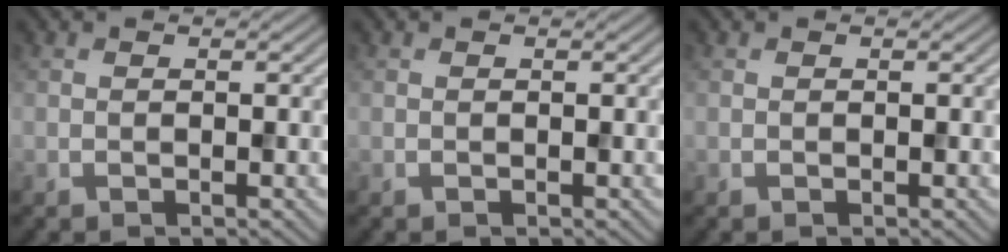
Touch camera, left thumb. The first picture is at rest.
{"total": 0.0}
{"total": 0.0}